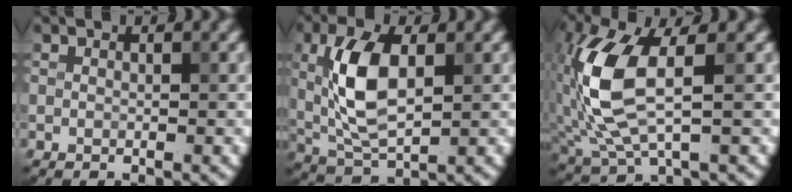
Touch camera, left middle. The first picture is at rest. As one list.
[{"total": 6.7, "force": [0.9, 3.2, 5.8], "torque": [-0.124, 0.005, 0.020]}, {"total": 8.3, "force": [0.6, 3.5, 7.4], "torque": [-0.185, 0.001, 0.014]}]